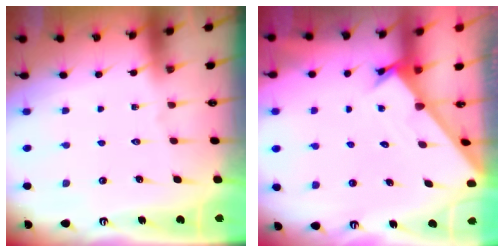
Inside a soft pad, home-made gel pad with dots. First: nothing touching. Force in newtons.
{"total": 1.7, "press": 1.7, "slide": 0.1}